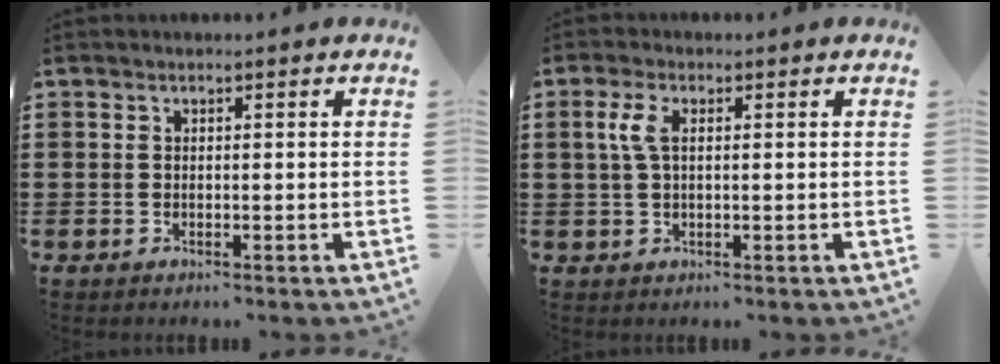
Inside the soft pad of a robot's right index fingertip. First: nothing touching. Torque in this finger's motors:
{"motor_torque": [0.43, -0.34, 0.31, 0.11]}